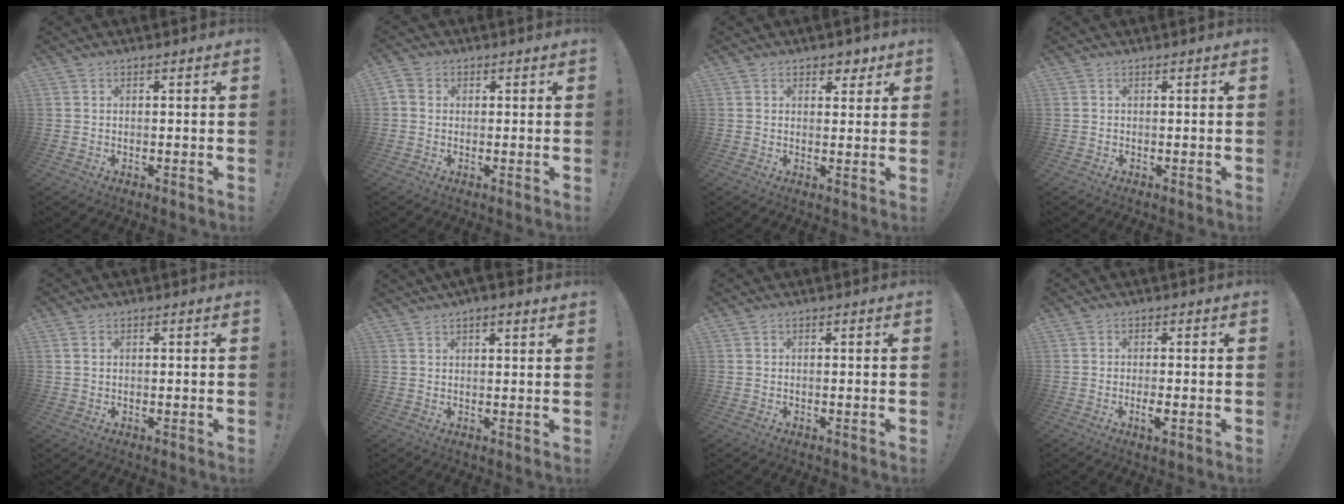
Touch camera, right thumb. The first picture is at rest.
{"total": 3.0, "force": [0.5, 2.7, 1.3], "torque": [-0.021, 0.005, 0.011]}
{"total": 3.7, "force": [2.5, 2.4, 1.1], "torque": [0.006, -0.016, 0.040]}
{"total": 0.0}
{"total": 0.9, "force": [0.4, 0.7, 0.5], "torque": [-0.014, 0.005, 0.008]}
{"total": 3.5, "force": [2.7, 0.6, 2.1], "torque": [-0.037, -0.010, 0.047]}
{"total": 0.0}
{"total": 2.3, "force": [-1.1, 0.6, 1.9], "torque": [-0.025, 0.001, -0.020]}